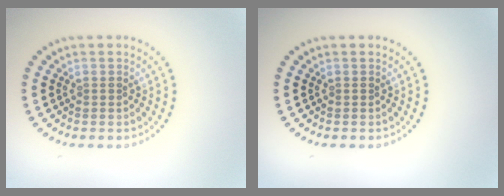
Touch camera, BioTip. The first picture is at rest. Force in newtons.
{"total": 0.0}